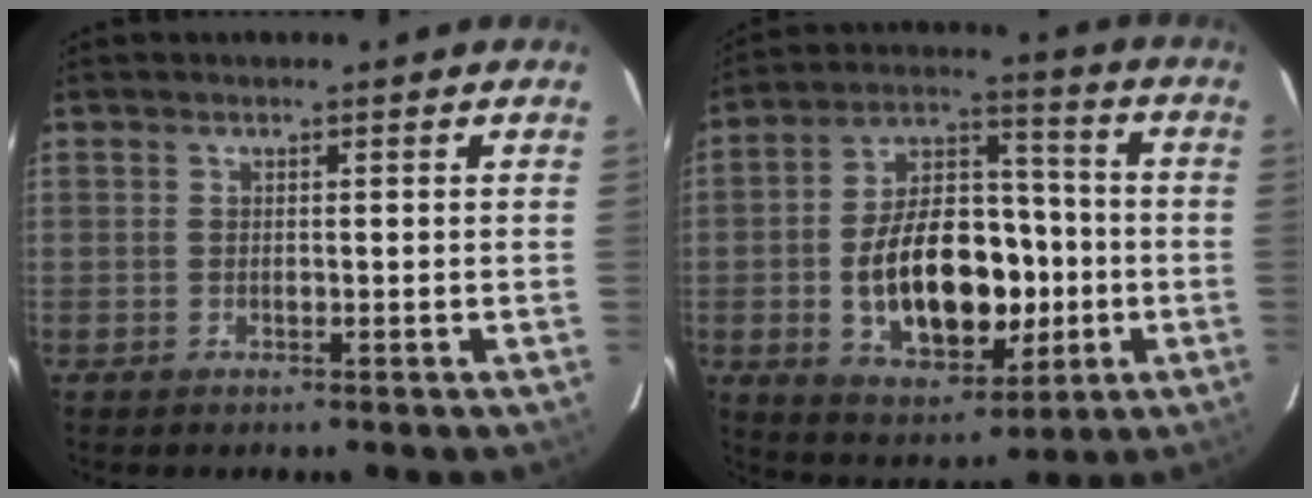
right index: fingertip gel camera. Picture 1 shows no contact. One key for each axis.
{"total": 19.1, "fx": -3.3, "fy": 11.5, "fz": 14.9, "tx": -0.275, "ty": 0.025, "tz": -0.033}